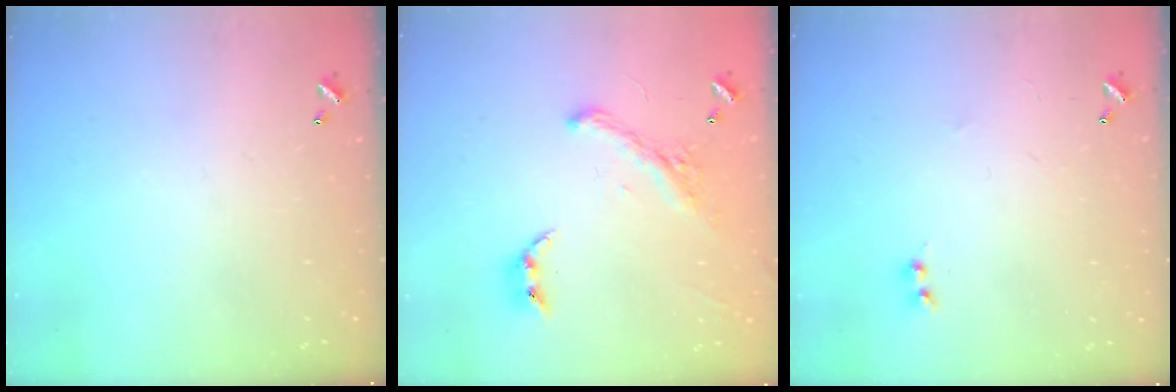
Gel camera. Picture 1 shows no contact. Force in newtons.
{"total": 2.6, "press": 2.3, "slide": 1.3}
{"total": 2.0, "press": 2.0, "slide": 0.5}